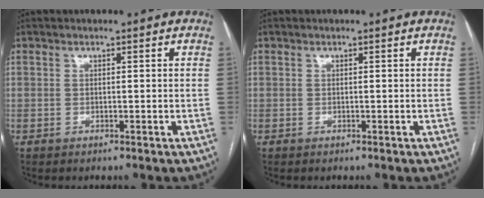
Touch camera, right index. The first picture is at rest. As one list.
[{"total": 0.0}]